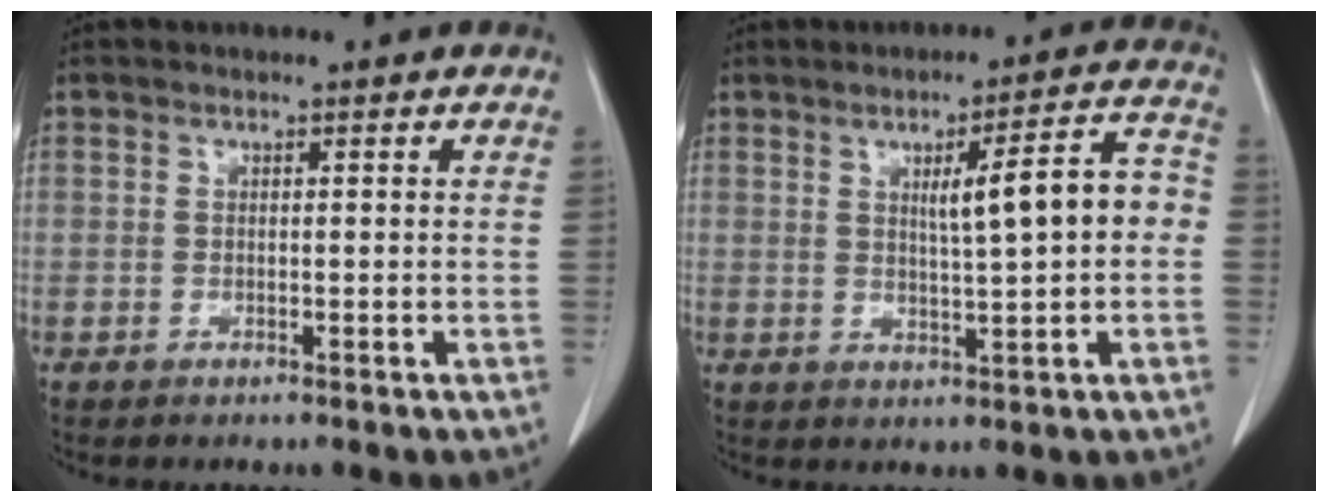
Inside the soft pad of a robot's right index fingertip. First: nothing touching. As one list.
[{"total": 8.6, "force": [0.6, 1.1, 8.5], "torque": [-0.121, 0.022, 0.011]}]